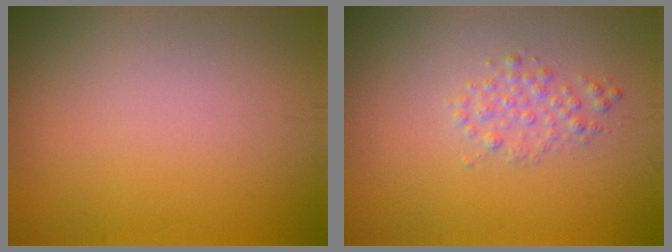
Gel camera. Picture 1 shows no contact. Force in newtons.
{"total": 1.6, "press": 1.6, "slide": 0.1}